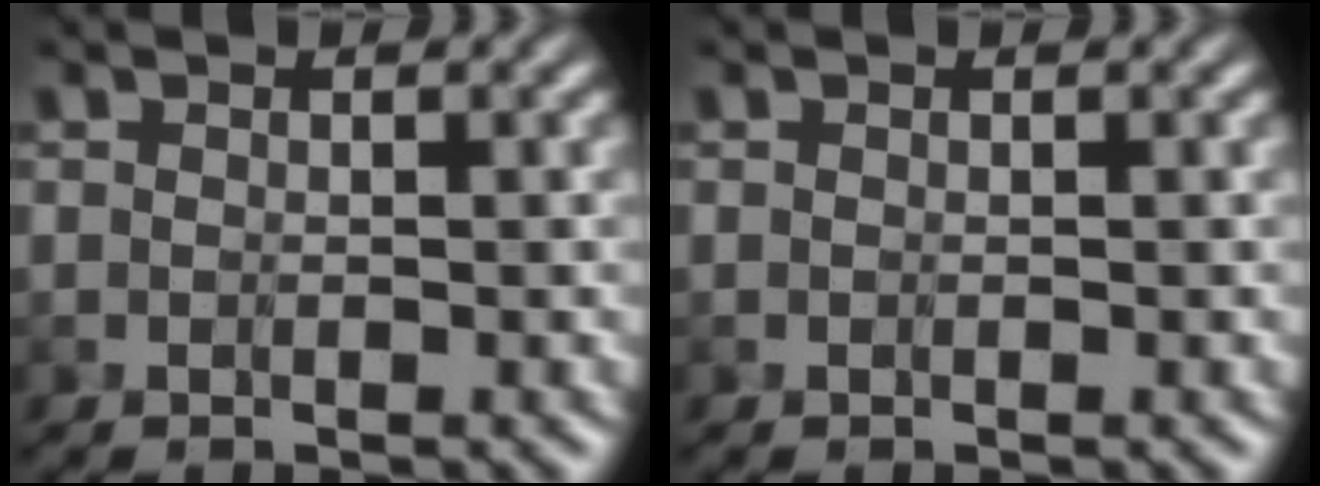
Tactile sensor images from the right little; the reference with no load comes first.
{"total": 0.0}